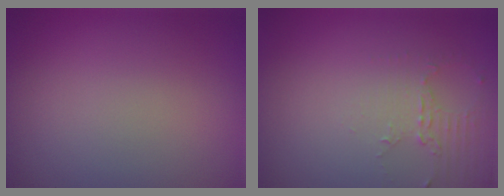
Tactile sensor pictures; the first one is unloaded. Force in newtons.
{"total": 2.2, "press": 1.6, "slide": 1.5}